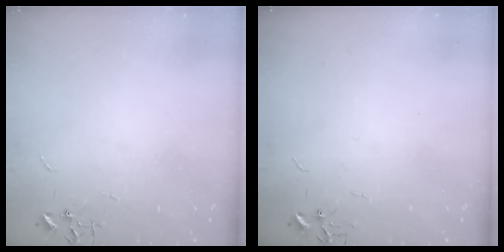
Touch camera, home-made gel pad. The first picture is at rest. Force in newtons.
{"total": 0.0}